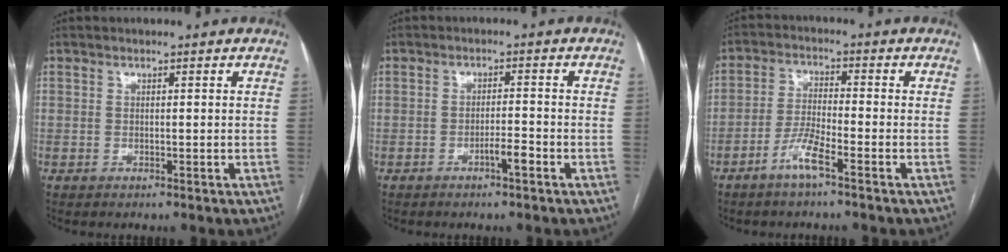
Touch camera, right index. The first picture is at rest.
{"total": 2.6, "force": [-1.6, 0.1, 2.0], "torque": [-0.031, 0.001, -0.027]}
{"total": 5.2, "force": [-3.3, 0.6, 4.0], "torque": [-0.084, -0.001, -0.069]}